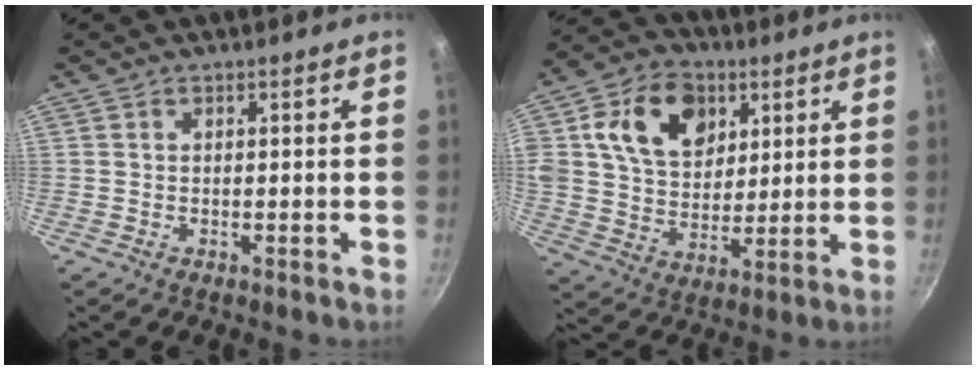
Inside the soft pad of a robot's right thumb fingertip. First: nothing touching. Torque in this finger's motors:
{"motor_torque": [2.43, 2.57, 1.93, -0.02, 0.24]}